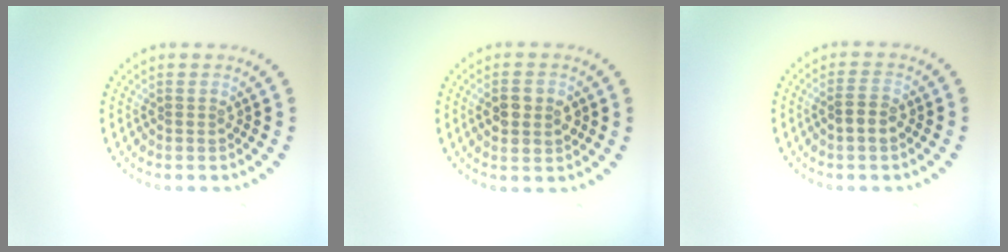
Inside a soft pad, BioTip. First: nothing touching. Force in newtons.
{"total": 3.6, "press": 3.6, "slide": 0.2}
{"total": 1.9, "press": 1.8, "slide": 0.5}